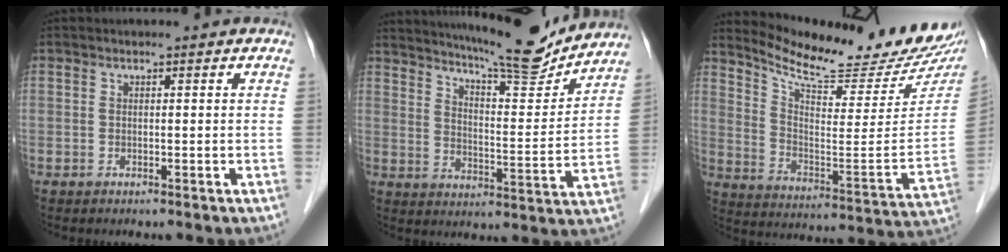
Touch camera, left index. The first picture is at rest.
{"total": 16.0, "force": [14.8, 1.3, 6.1], "torque": [-0.101, -0.026, 0.209]}
{"total": 21.9, "force": [19.7, 2.3, 9.2], "torque": [-0.149, -0.076, 0.277]}